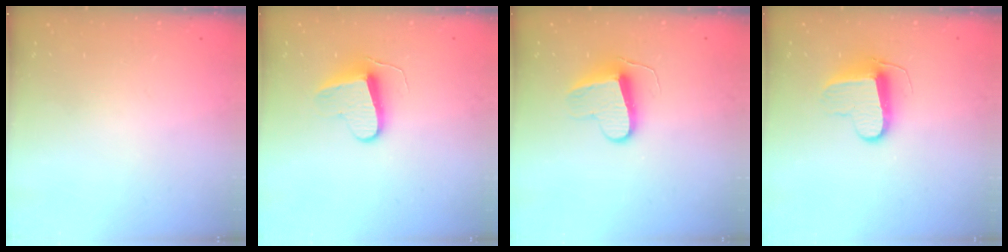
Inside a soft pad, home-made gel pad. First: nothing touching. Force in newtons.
{"total": 9.5, "press": 9.5, "slide": 0.4}
{"total": 9.4, "press": 9.4, "slide": 0.4}
{"total": 9.8, "press": 9.8, "slide": 0.4}